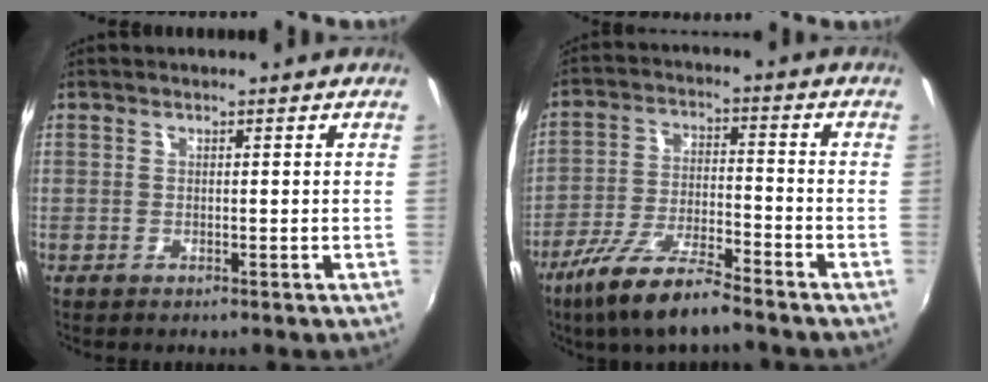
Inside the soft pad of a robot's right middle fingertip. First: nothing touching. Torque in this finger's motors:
{"motor_torque": [1.15, -0.99, 0.49, 0.17]}